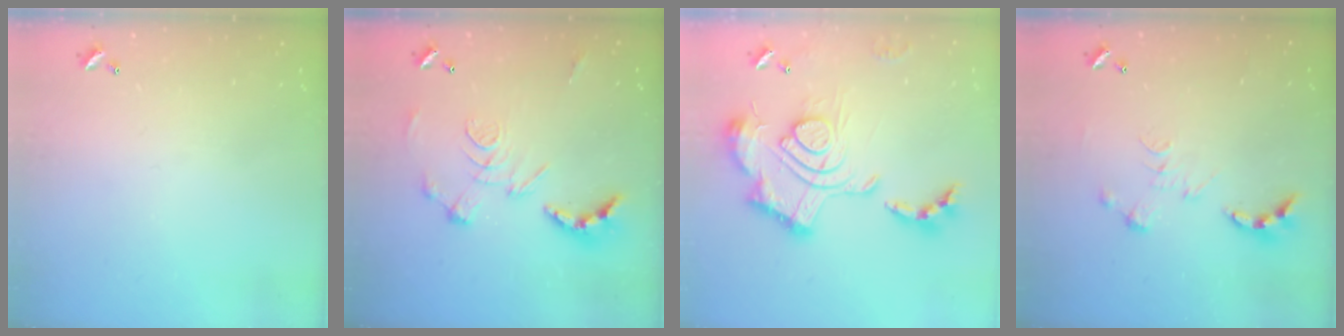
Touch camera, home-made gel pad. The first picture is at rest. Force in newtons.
{"total": 2.9, "press": 2.3, "slide": 1.7}
{"total": 2.5, "press": 1.9, "slide": 1.7}
{"total": 0.0}